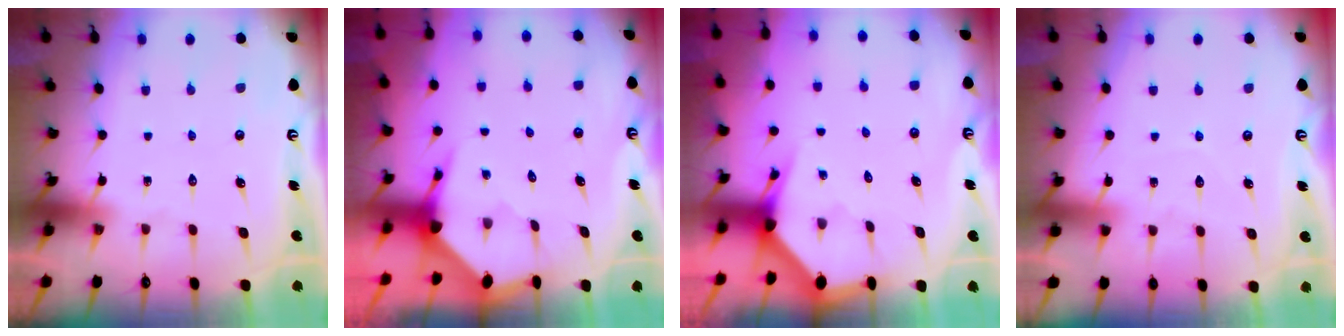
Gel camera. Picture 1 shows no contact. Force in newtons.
{"total": 3.5, "press": 3.4, "slide": 0.4}
{"total": 2.8, "press": 2.8, "slide": 0.0}
{"total": 3.7, "press": 3.7, "slide": 0.4}